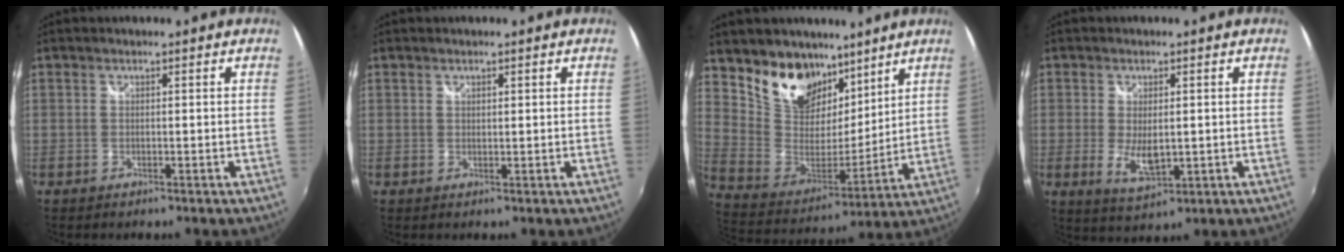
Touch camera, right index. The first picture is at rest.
{"total": 0.6, "force": [0.5, 0.3, 0.2], "torque": [-0.001, 0.000, 0.009]}
{"total": 17.3, "force": [11.3, 11.2, 6.8], "torque": [-0.163, 0.010, 0.218]}
{"total": 5.8, "force": [-0.5, 2.7, 5.1], "torque": [-0.094, -0.014, -0.004]}